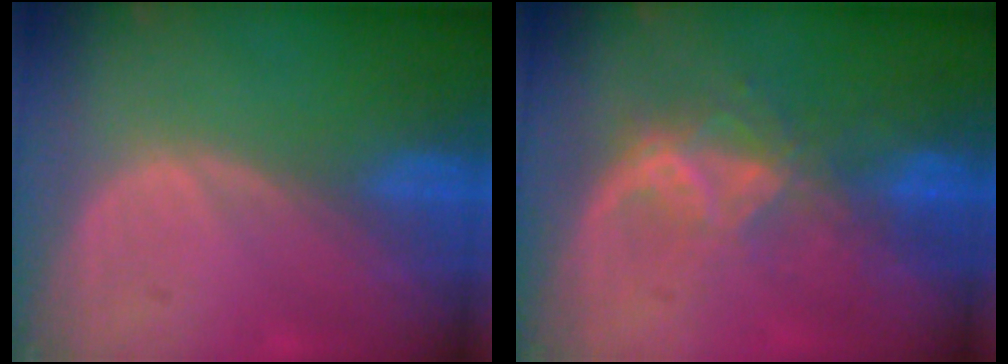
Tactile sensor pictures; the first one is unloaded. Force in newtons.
{"total": 6.6, "press": 5.7, "slide": 3.4}